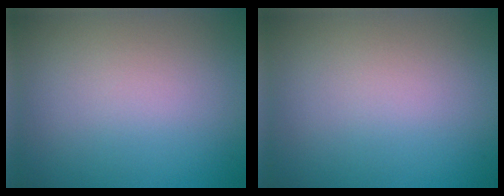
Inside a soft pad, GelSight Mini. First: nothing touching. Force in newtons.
{"total": 0.0}